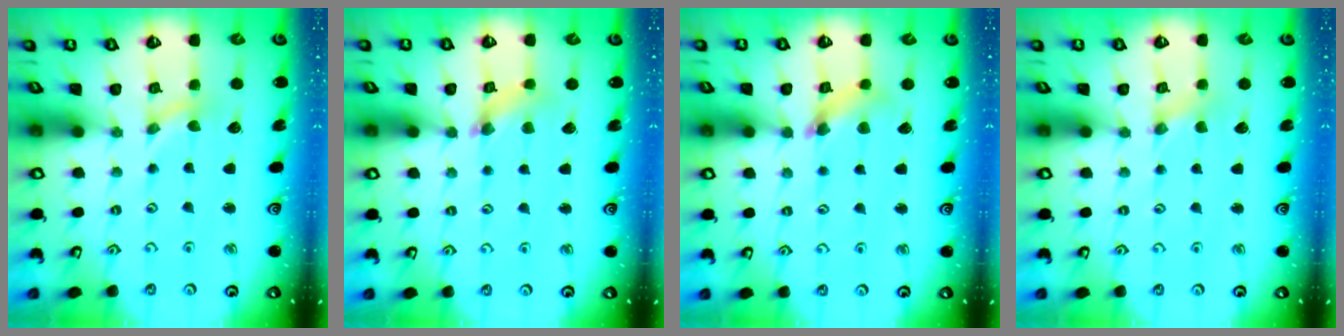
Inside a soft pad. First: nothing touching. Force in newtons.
{"total": 3.0, "press": 3.0, "slide": 0.4}
{"total": 4.9, "press": 4.8, "slide": 0.3}
{"total": 0.0}